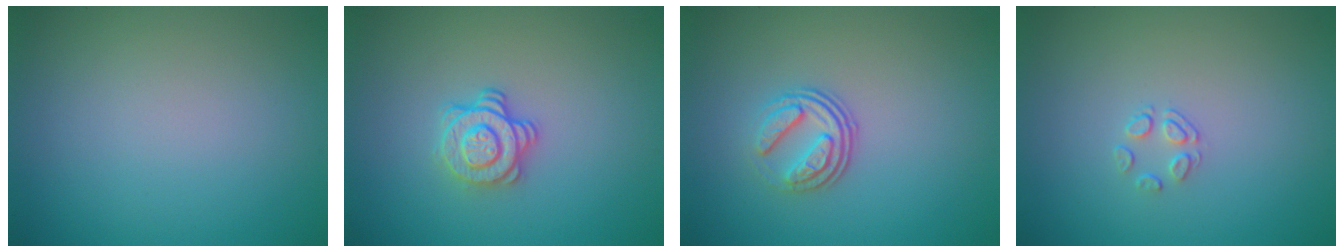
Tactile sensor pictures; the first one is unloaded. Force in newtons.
{"total": 2.9, "press": 2.5, "slide": 1.4}
{"total": 3.3, "press": 2.3, "slide": 2.4}
{"total": 1.4, "press": 0.6, "slide": 1.2}